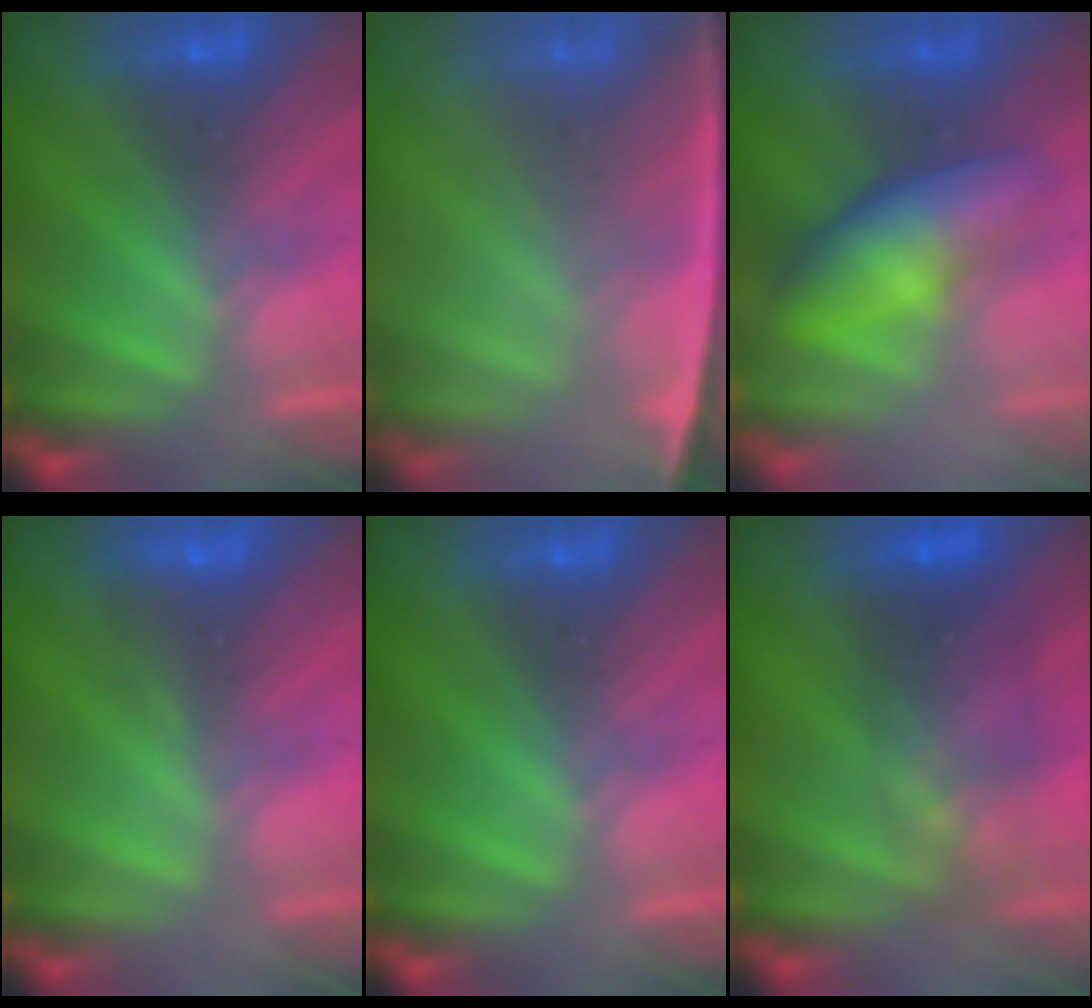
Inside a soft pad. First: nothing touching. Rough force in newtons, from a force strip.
{"total": 7.6}
{"total": 3.4}
{"total": 2.9}
{"total": 0.0}
{"total": 5.6}